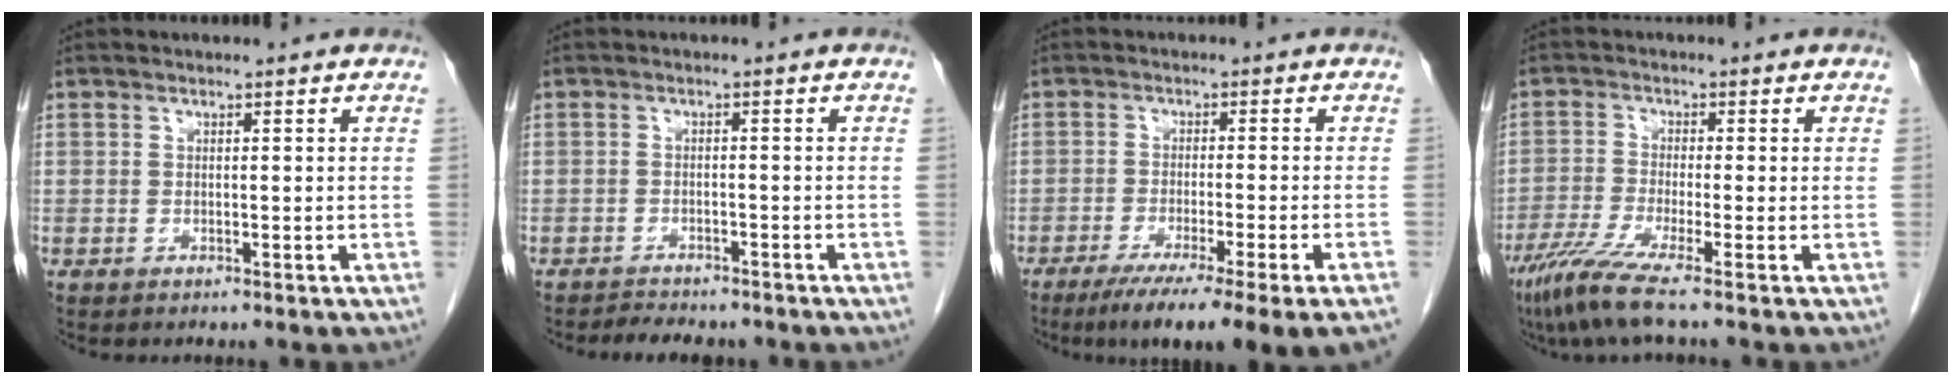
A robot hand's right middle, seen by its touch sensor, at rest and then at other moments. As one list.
[{"total": 5.3, "force": [-4.8, 1.6, 1.7], "torque": [-0.030, -0.005, -0.066]}, {"total": 13.3, "force": [-9.6, -1.2, 9.2], "torque": [-0.109, -0.038, -0.144]}, {"total": 6.5, "force": [-4.6, -1.1, 4.5], "torque": [-0.092, -0.026, -0.094]}]